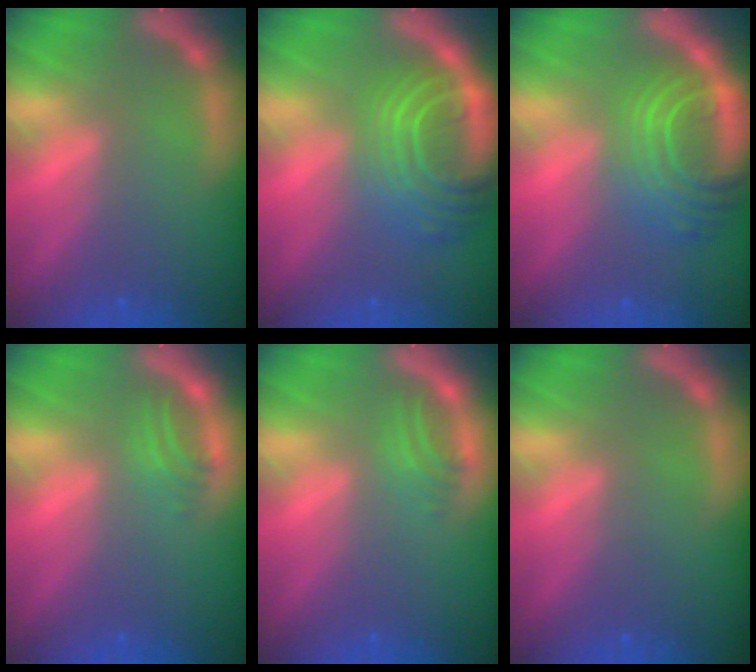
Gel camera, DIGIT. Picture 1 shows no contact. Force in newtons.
{"total": 10.0}
{"total": 9.0}
{"total": 2.0}
{"total": 2.0}
{"total": 0.0}